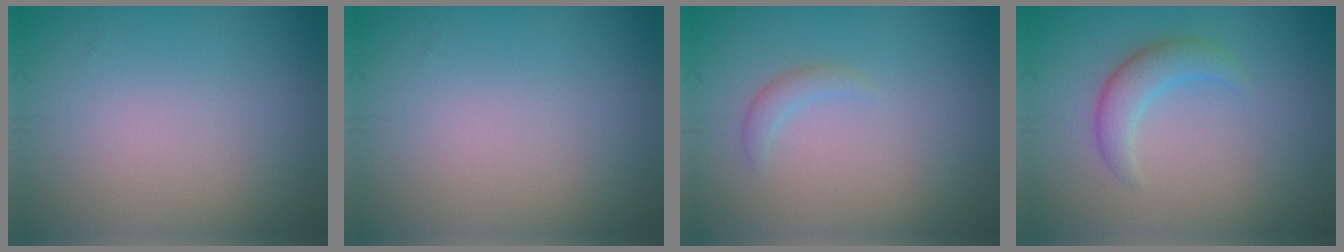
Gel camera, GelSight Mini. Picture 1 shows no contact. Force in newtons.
{"total": 0.0}
{"total": 1.1, "press": 1.1, "slide": 0.1}
{"total": 2.5, "press": 2.4, "slide": 0.2}